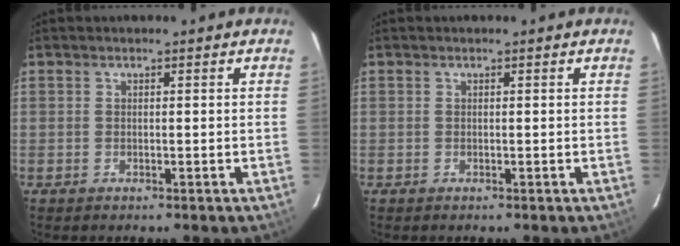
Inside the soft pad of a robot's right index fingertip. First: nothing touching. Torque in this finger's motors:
{"motor_torque": [0.00, 0.00, 0.00, 0.00]}